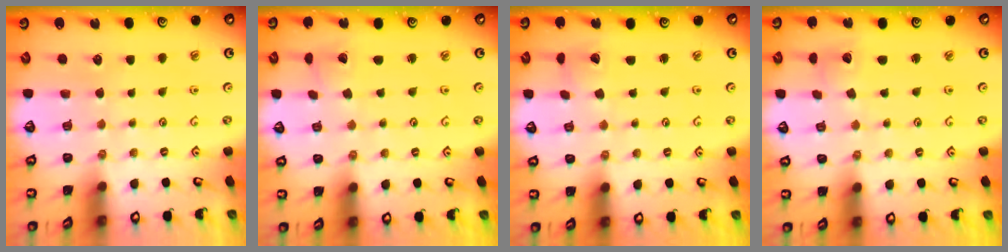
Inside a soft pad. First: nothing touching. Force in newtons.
{"total": 2.0, "press": 2.0, "slide": 0.3}
{"total": 1.8, "press": 1.8, "slide": 0.2}
{"total": 2.2, "press": 2.2, "slide": 0.3}